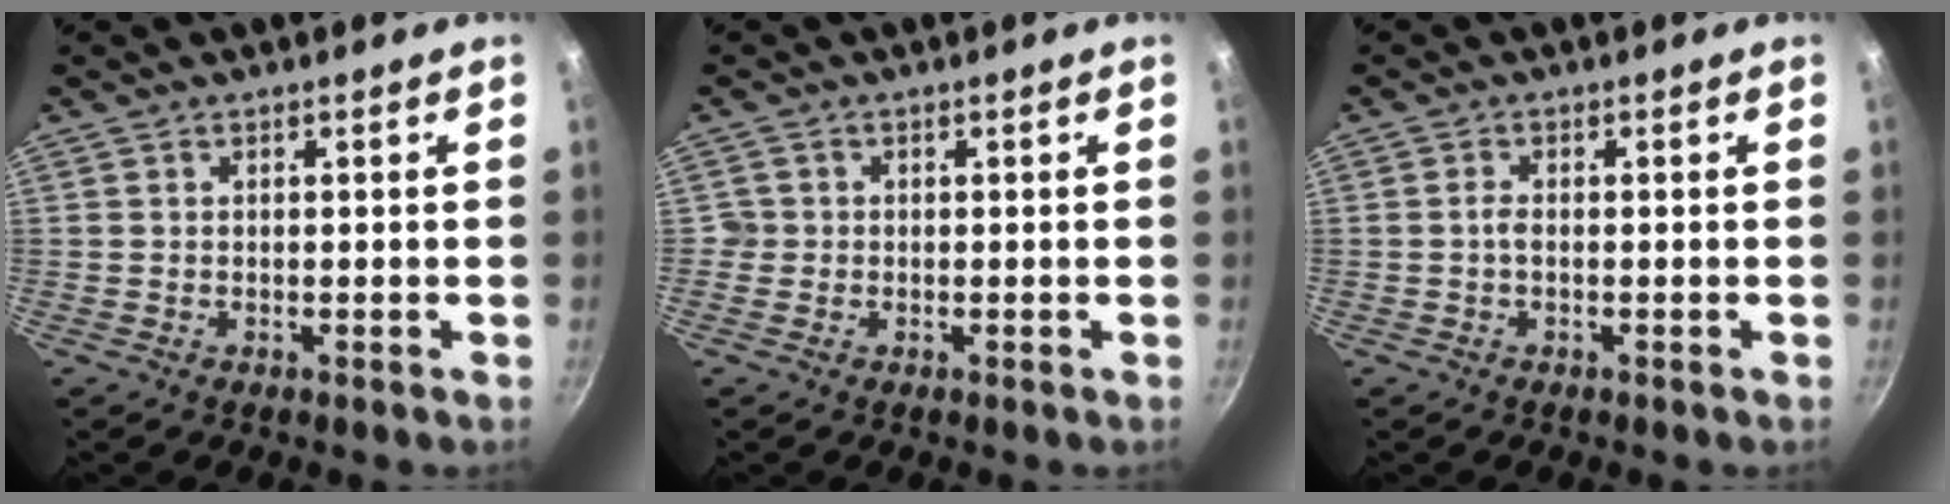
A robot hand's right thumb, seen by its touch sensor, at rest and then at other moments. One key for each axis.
{"total": 1.6, "fx": -0.1, "fy": 1.5, "fz": 0.0, "tx": 0.009, "ty": 0.006, "tz": -0.005}
{"total": 1.1, "fx": -0.3, "fy": 0.5, "fz": 0.9, "tx": -0.017, "ty": 0.001, "tz": -0.006}